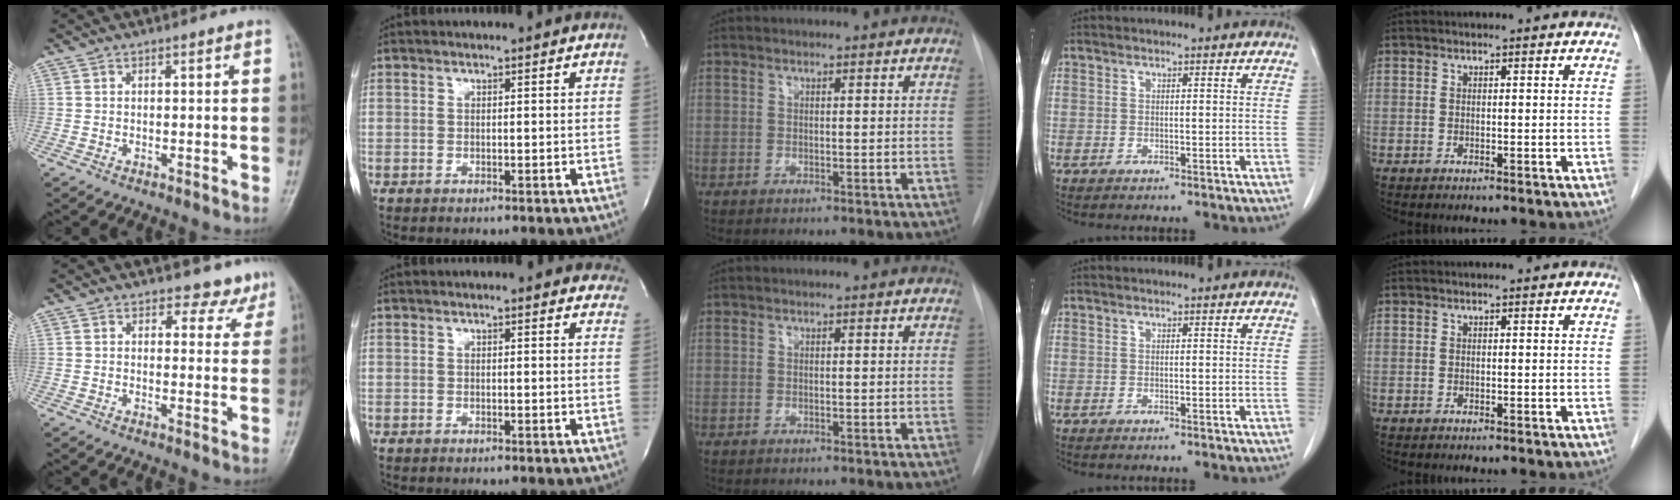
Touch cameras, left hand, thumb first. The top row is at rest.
{"thumb": {"total": 5.5, "force": [4.7, 2.8, 0.1], "torque": [0.033, -0.030, 0.039]}, "index": {"total": 6.2, "force": [5.4, 2.2, 2.2], "torque": [-0.005, 0.004, 0.041]}}